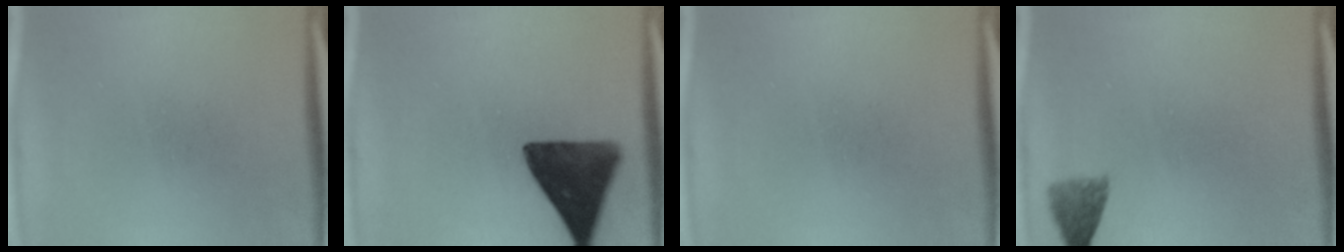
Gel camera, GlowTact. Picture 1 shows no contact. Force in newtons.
{"total": 13.0}
{"total": 0.0}
{"total": 3.0}